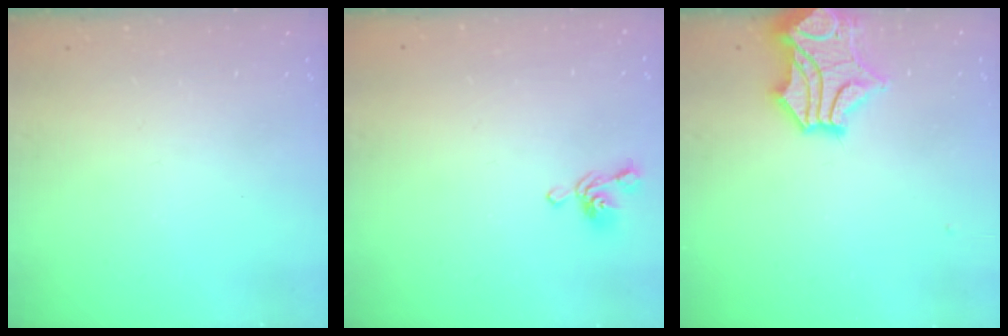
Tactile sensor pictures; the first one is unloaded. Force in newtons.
{"total": 4.3, "press": 4.3, "slide": 0.1}
{"total": 6.9, "press": 6.6, "slide": 2.0}